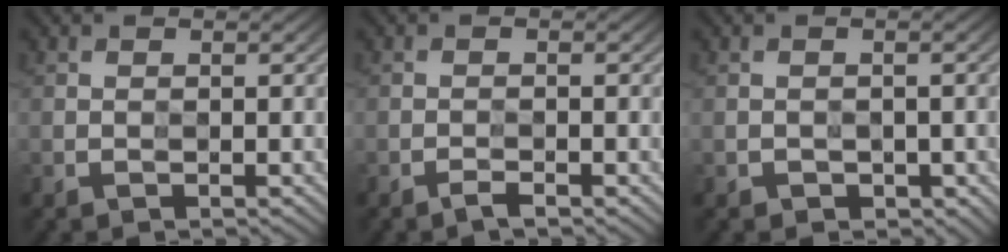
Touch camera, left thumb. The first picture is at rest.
{"total": 1.7, "force": [-1.6, 0.0, 0.6], "torque": [-0.004, 0.002, -0.031]}
{"total": 0.8, "force": [-0.4, 0.3, -0.7], "torque": [0.011, -0.001, -0.004]}